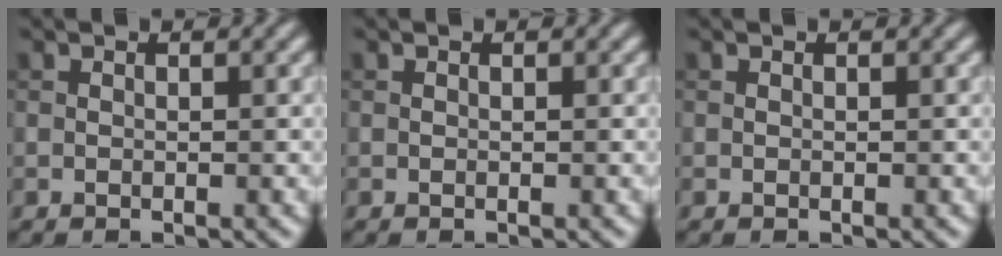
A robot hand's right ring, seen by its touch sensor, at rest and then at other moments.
{"total": 0.0}
{"total": 0.0}